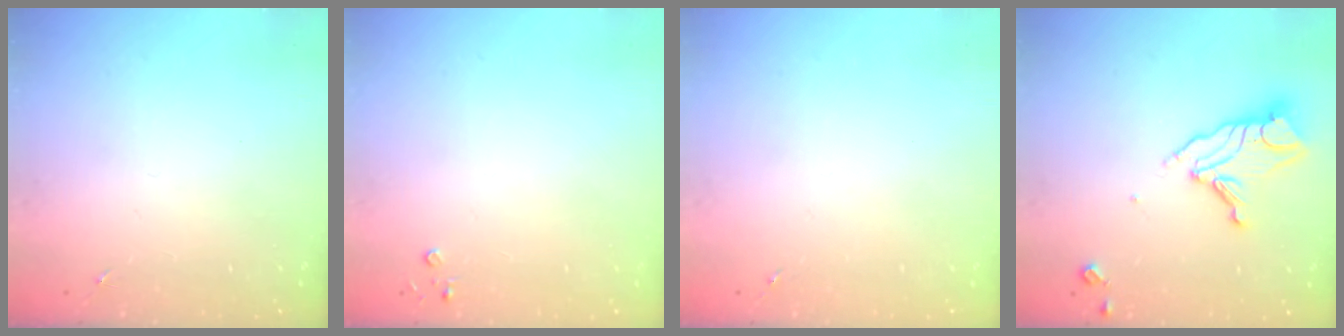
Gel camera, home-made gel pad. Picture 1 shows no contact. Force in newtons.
{"total": 2.2, "press": 2.2, "slide": 0.3}
{"total": 0.0}
{"total": 12.2, "press": 12.1, "slide": 1.2}